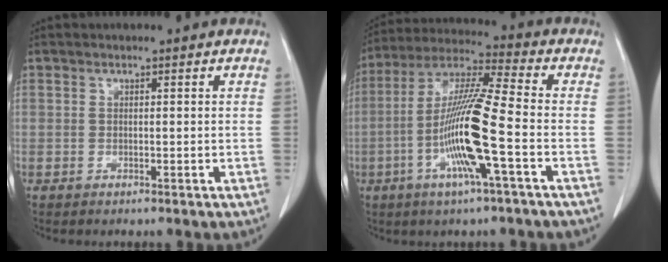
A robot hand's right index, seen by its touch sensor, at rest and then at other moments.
{"total": 14.2, "force": [-4.0, 0.0, 13.7], "torque": [-0.275, -0.004, -0.084]}